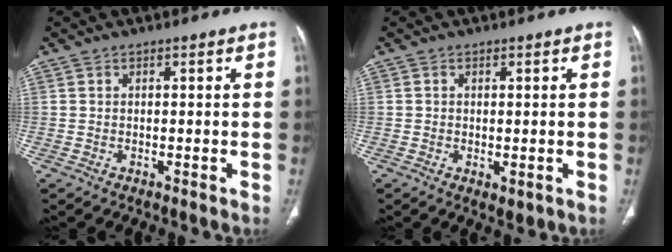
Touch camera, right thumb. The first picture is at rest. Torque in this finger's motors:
{"motor_torque": [-0.28, 0.13, -0.20, 0.06, -0.06]}